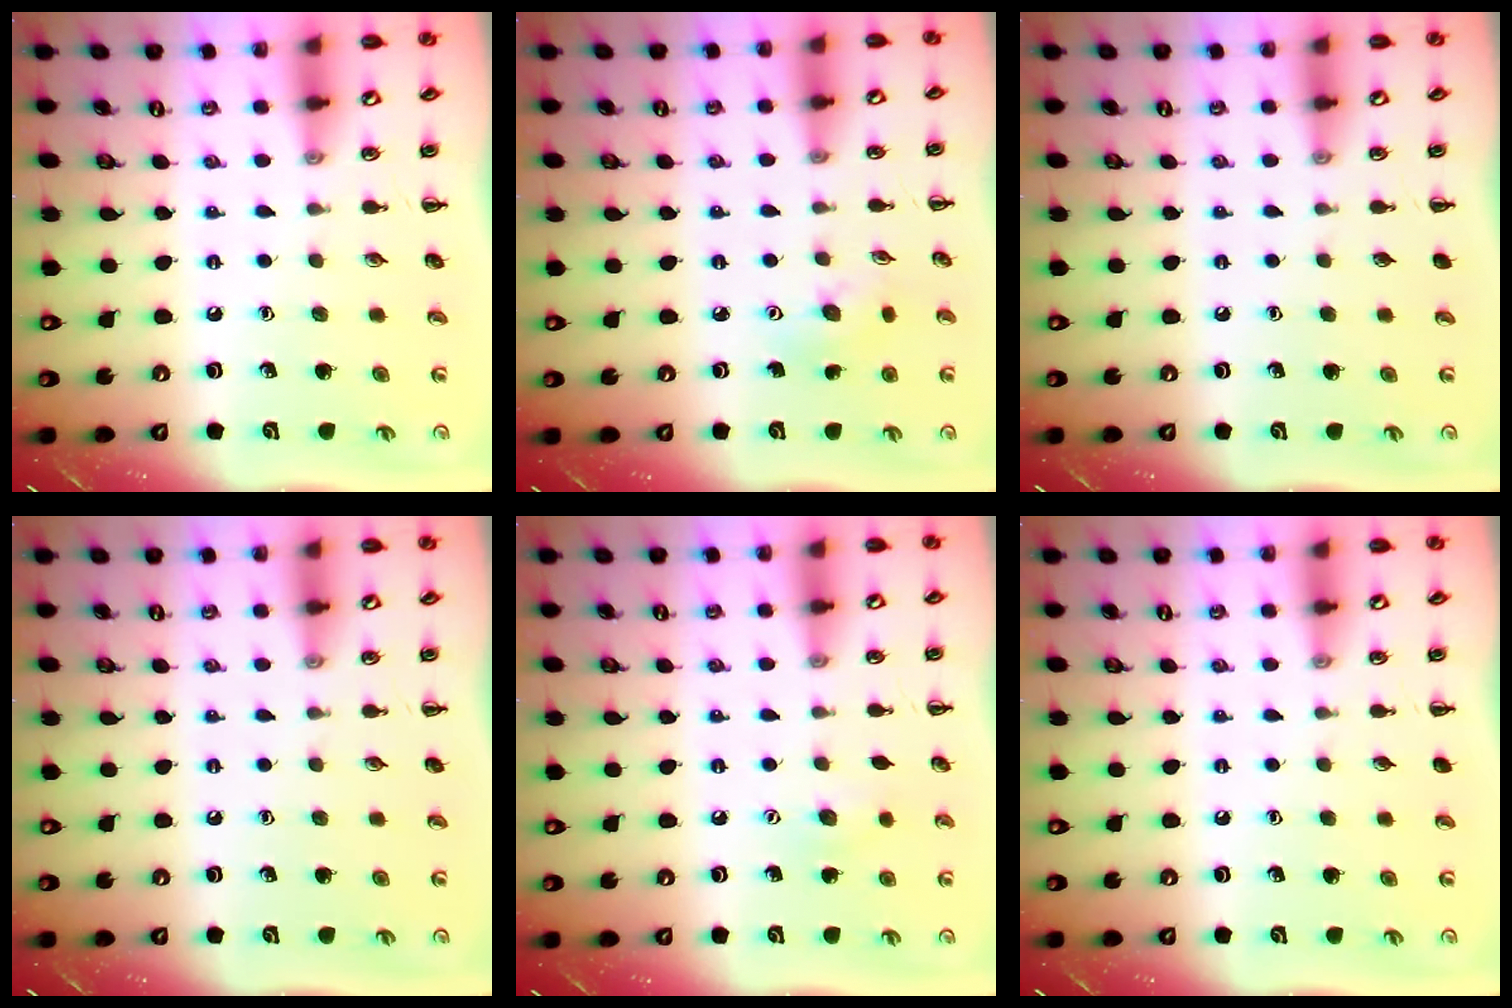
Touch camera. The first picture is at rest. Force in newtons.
{"total": 3.3, "press": 3.2, "slide": 0.9}
{"total": 0.0}
{"total": 0.0}
{"total": 5.9, "press": 5.7, "slide": 1.2}
{"total": 0.0}